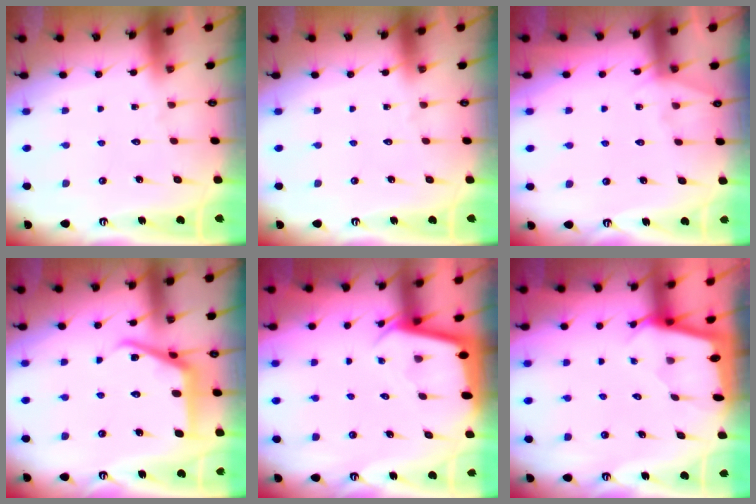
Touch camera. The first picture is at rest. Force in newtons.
{"total": 0.0}
{"total": 5.2, "press": 5.1, "slide": 0.7}
{"total": 10.5, "press": 10.5, "slide": 0.3}
{"total": 2.5, "press": 2.5, "slide": 0.1}
{"total": 1.6, "press": 1.5, "slide": 0.2}